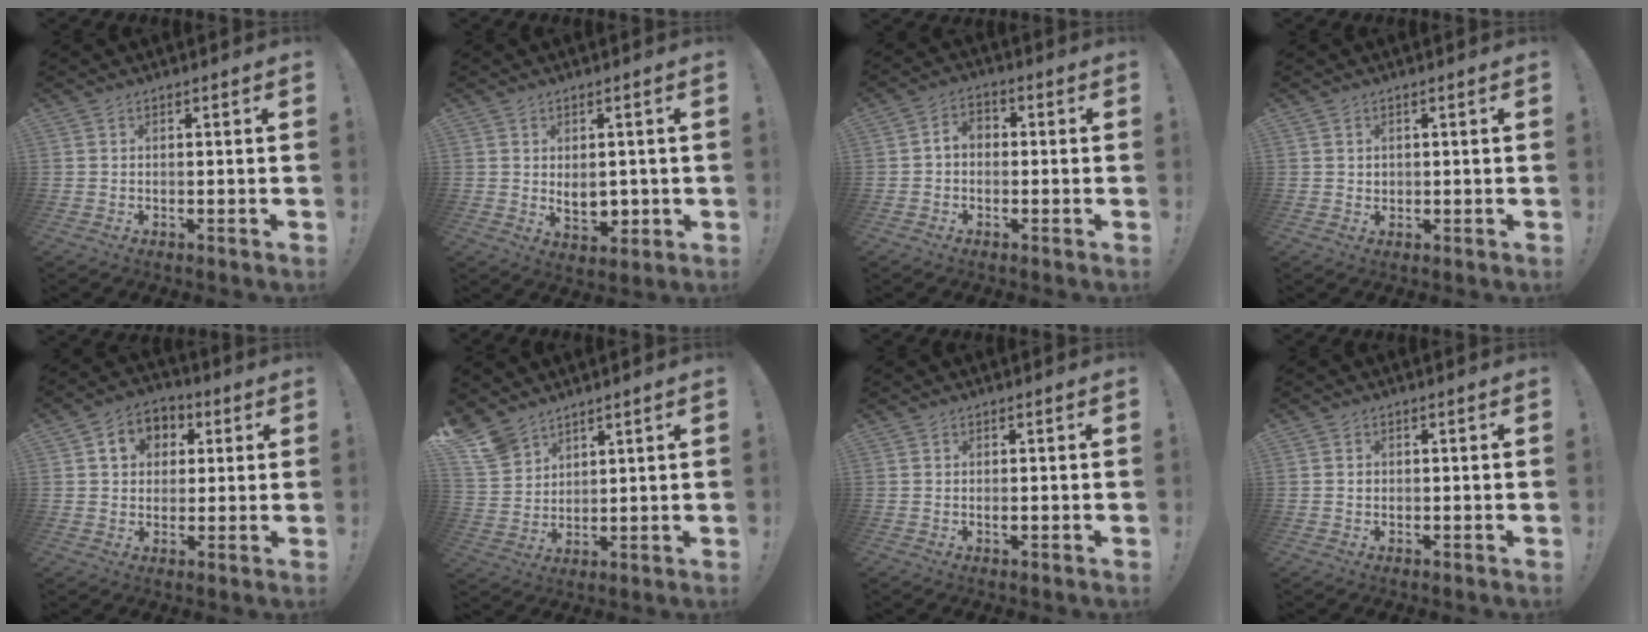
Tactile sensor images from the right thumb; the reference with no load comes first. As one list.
[{"total": 6.1, "force": [0.6, 4.3, 4.4], "torque": [-0.050, -0.001, 0.014]}, {"total": 4.3, "force": [-0.9, 3.0, 2.9], "torque": [-0.060, 0.011, -0.018]}, {"total": 1.2, "force": [0.6, 1.0, 0.3], "torque": [0.003, -0.003, 0.009]}, {"total": 8.8, "force": [2.5, 7.5, 3.9], "torque": [-0.053, 0.000, 0.049]}, {"total": 8.0, "force": [6.4, 4.4, 2.0], "torque": [-0.049, -0.047, 0.129]}, {"total": 0.6, "force": [-0.1, 0.1, 0.6], "torque": [-0.003, -0.004, -0.003]}, {"total": 0.8, "force": [-0.1, 0.8, 0.0], "torque": [0.006, 0.000, -0.004]}]